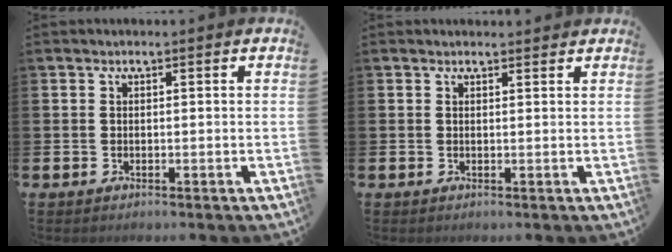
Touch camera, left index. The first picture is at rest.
{"total": 0.9, "force": [0.9, 0.2, 0.1], "torque": [0.008, -0.002, 0.014]}